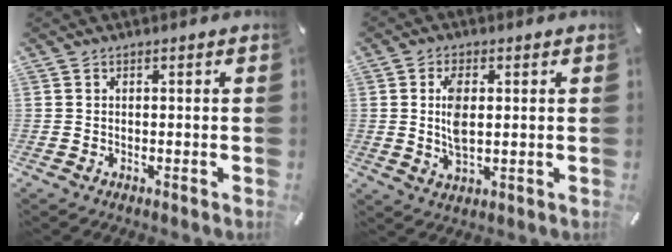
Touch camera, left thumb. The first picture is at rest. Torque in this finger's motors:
{"motor_torque": [0.00, -0.02, 0.22, 0.15, 0.08]}